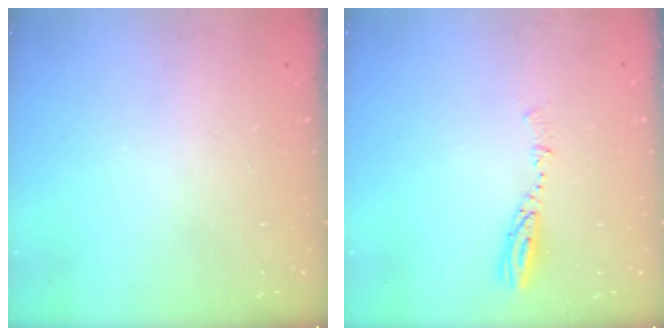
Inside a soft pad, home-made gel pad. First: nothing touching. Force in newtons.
{"total": 4.0, "press": 3.9, "slide": 0.2}